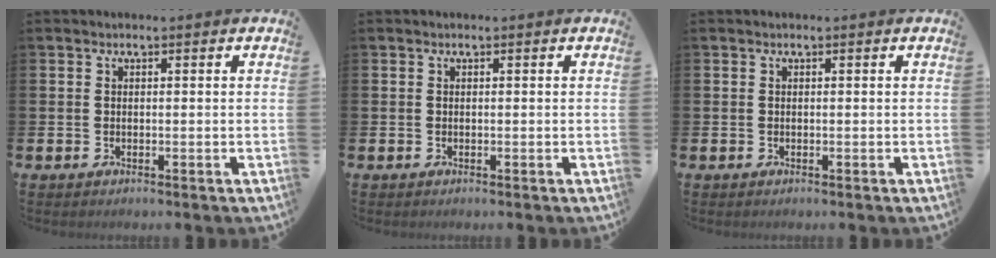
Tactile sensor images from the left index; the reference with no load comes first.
{"total": 0.0}
{"total": 0.0}